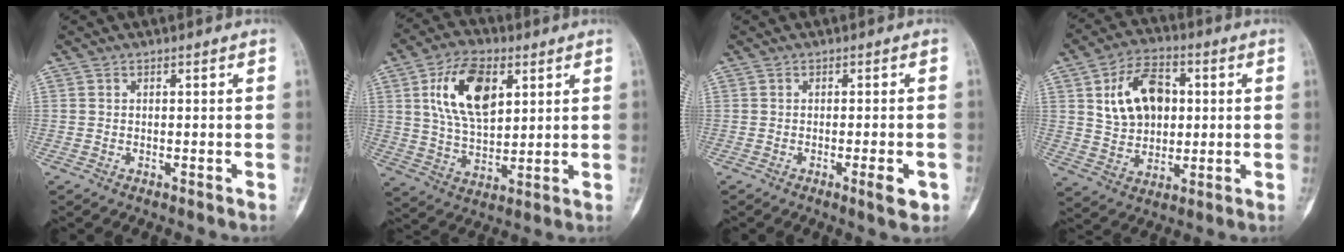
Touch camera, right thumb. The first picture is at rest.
{"total": 14.6, "force": [5.1, 8.1, 11.1], "torque": [-0.183, -0.014, 0.097]}
{"total": 4.0, "force": [-1.6, 0.9, 3.5], "torque": [-0.046, -0.001, -0.021]}
{"total": 13.4, "force": [3.0, 9.2, 9.3], "torque": [-0.126, 0.002, 0.053]}